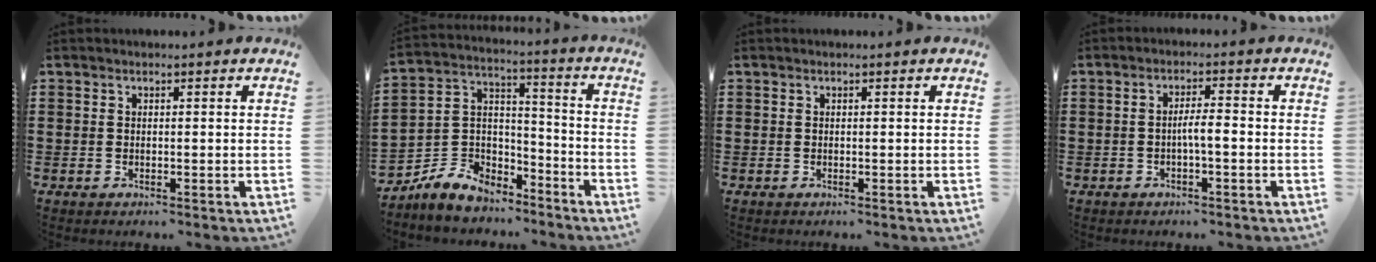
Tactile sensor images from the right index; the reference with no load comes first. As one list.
[{"total": 6.8, "force": [-5.8, 3.3, 0.9], "torque": [-0.051, 0.005, -0.120]}, {"total": 0.0}, {"total": 2.8, "force": [-0.9, 0.3, 2.6], "torque": [-0.047, 0.000, -0.018]}]